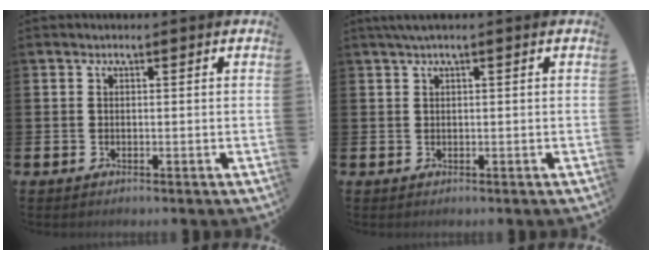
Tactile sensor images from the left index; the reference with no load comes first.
{"total": 1.2, "force": [0.7, 0.0, 1.0], "torque": [-0.024, 0.005, 0.013]}